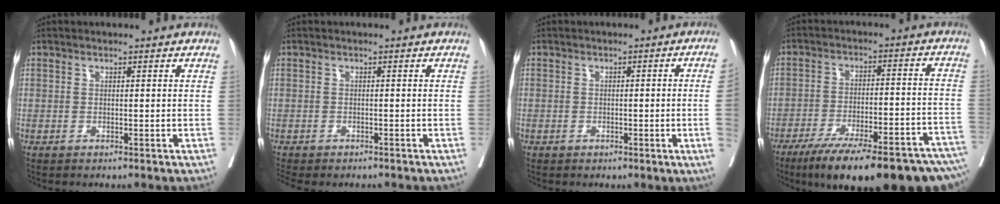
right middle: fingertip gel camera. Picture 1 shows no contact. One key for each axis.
{"total": 5.9, "fx": -5.1, "fy": 2.1, "fz": 2.1, "tx": -0.029, "ty": -0.002, "tz": -0.070}
{"total": 3.8, "fx": -0.8, "fy": -0.4, "fz": 3.7, "tx": -0.050, "ty": 0.002, "tz": -0.011}
{"total": 25.5, "fx": -19.2, "fy": 4.0, "fz": 16.3, "tx": -0.173, "ty": -0.009, "tz": -0.267}